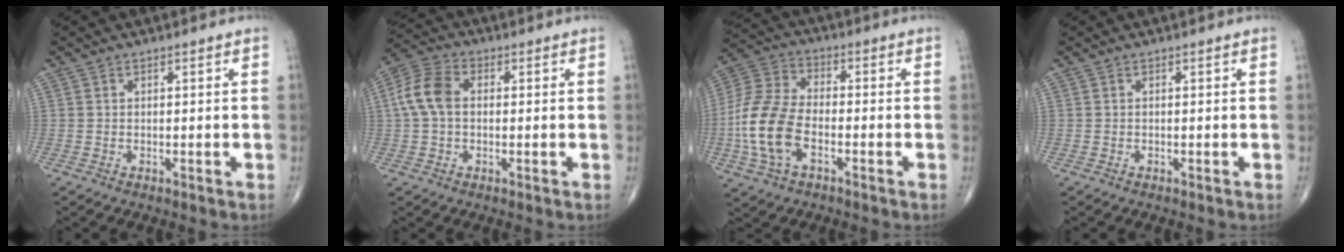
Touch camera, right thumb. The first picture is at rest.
{"total": 7.9, "force": [0.6, 5.3, 5.8], "torque": [-0.124, 0.024, 0.005]}
{"total": 13.8, "force": [-3.6, 7.8, 10.8], "torque": [-0.235, 0.021, -0.076]}
{"total": 0.0}